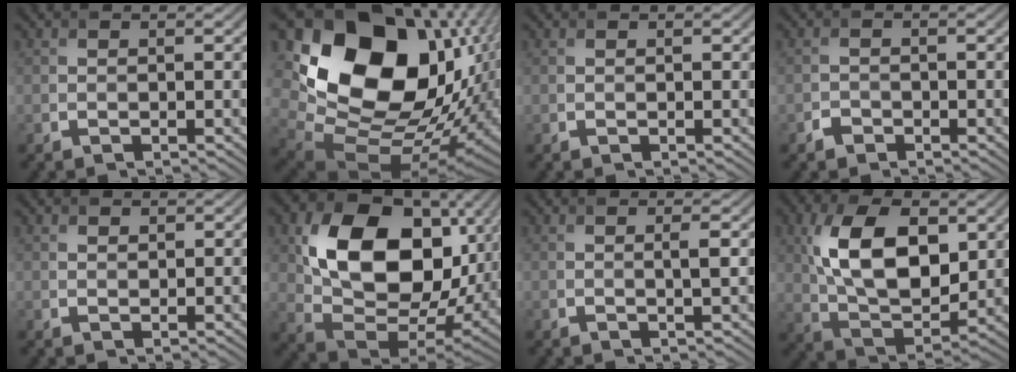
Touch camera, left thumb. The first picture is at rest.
{"total": 21.9, "force": [5.4, 15.7, 14.2], "torque": [-0.305, -0.030, 0.135]}
{"total": 0.0}
{"total": 1.4, "force": [-1.2, 0.8, 0.2], "torque": [-0.003, 0.001, -0.025]}
{"total": 0.9, "force": [0.8, 0.4, 0.3], "torque": [-0.008, -0.002, 0.016]}
{"total": 16.6, "force": [4.1, 11.5, 11.3], "torque": [-0.211, -0.012, 0.086]}
{"total": 1.3, "force": [0.2, 0.1, 1.3], "torque": [-0.028, 0.004, -0.002]}
{"total": 13.1, "force": [3.6, 7.4, 10.1], "torque": [-0.206, 0.001, 0.068]}